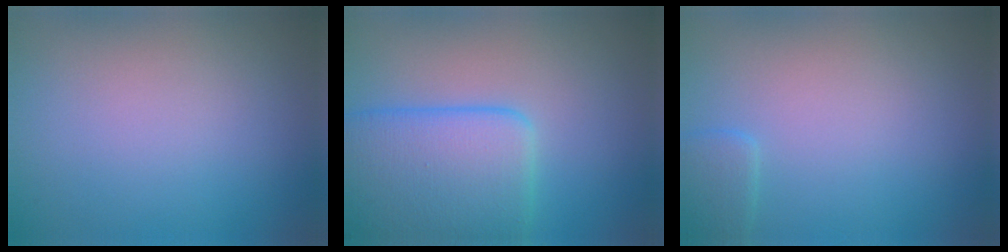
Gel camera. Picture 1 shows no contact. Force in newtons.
{"total": 8.0, "press": 8.0, "slide": 0.3}
{"total": 1.5, "press": 1.5, "slide": 0.1}